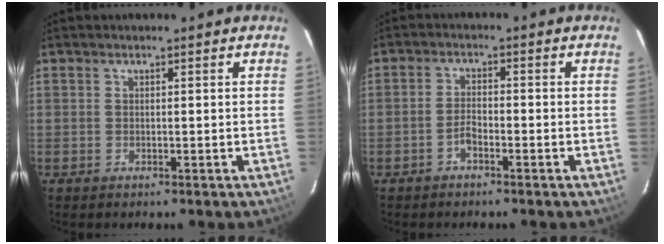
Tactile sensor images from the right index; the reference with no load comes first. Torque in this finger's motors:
{"motor_torque": [-0.13, -0.10, -0.04, 0.00]}